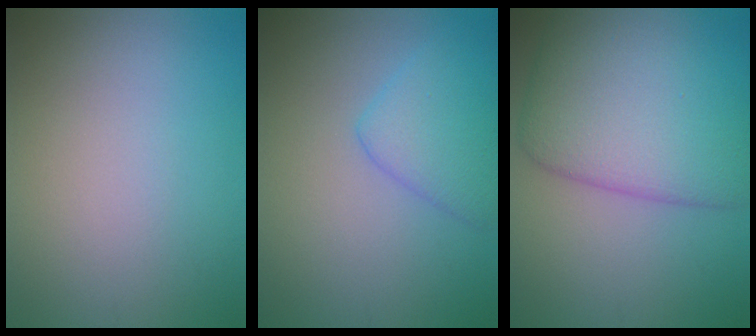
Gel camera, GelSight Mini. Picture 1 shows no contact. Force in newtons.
{"total": 3.7, "press": 3.7, "slide": 0.2}
{"total": 9.6, "press": 9.6, "slide": 0.3}